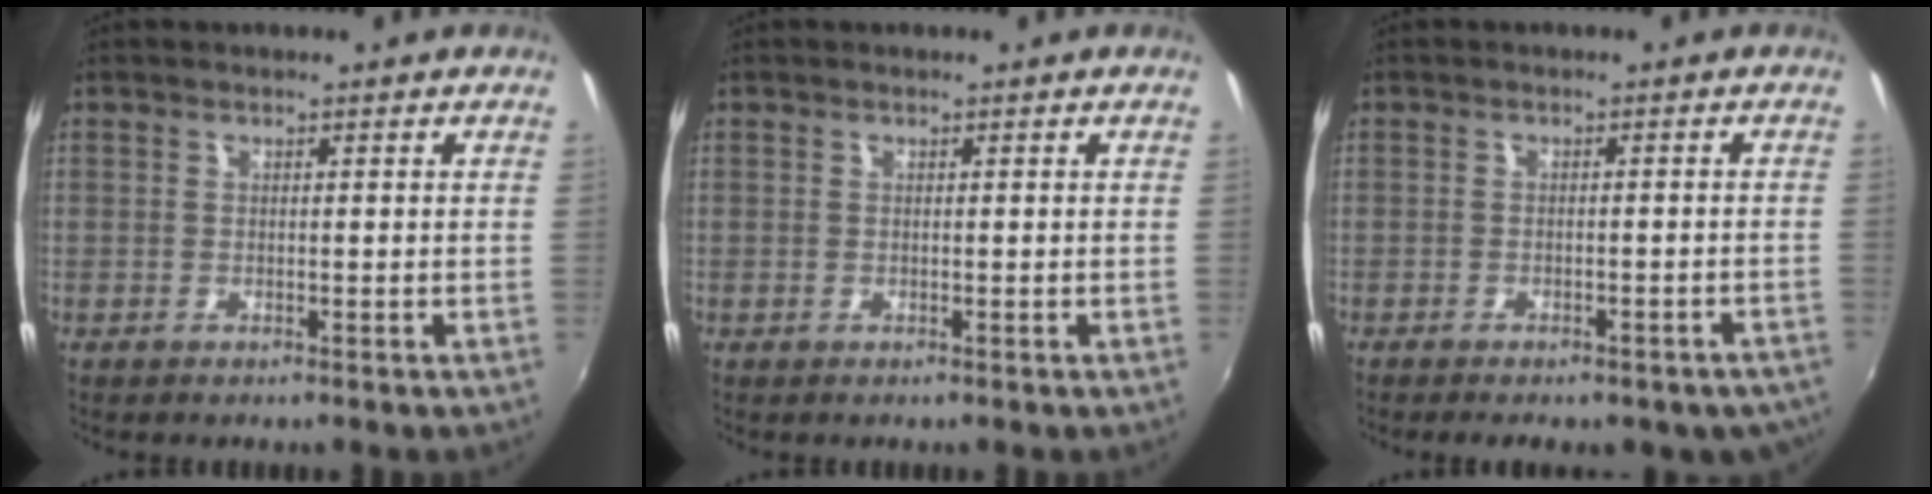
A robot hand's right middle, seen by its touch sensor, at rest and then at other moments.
{"total": 0.0}
{"total": 9.9, "force": [-7.7, 3.7, 5.0], "torque": [-0.094, -0.019, -0.086]}